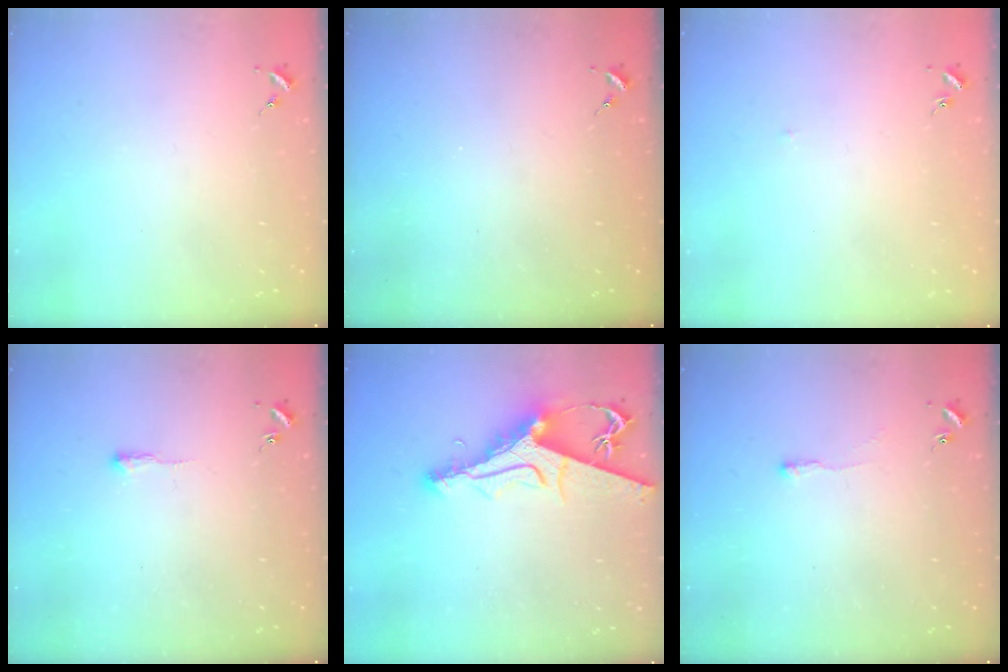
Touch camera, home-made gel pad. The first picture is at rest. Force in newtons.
{"total": 0.0}
{"total": 1.4, "press": 1.3, "slide": 0.3}
{"total": 2.4, "press": 2.4, "slide": 0.4}
{"total": 11.6, "press": 11.6, "slide": 1.2}
{"total": 2.5, "press": 2.5, "slide": 0.5}